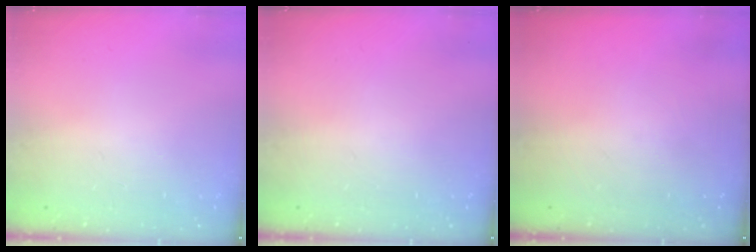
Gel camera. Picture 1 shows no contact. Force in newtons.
{"total": 0.0}
{"total": 0.0}